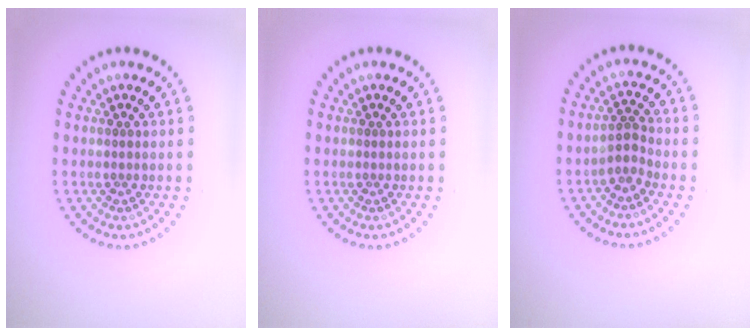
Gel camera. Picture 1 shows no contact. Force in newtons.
{"total": 0.0}
{"total": 1.8, "press": 1.3, "slide": 1.3}